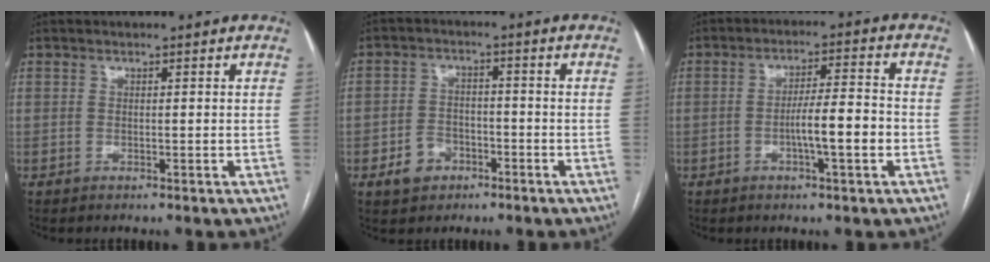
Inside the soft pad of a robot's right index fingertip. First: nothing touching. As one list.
[{"total": 5.0, "force": [-2.5, 3.8, 2.0], "torque": [-0.039, 0.010, -0.036]}, {"total": 7.0, "force": [-2.0, 0.4, 6.7], "torque": [-0.112, 0.009, -0.033]}]